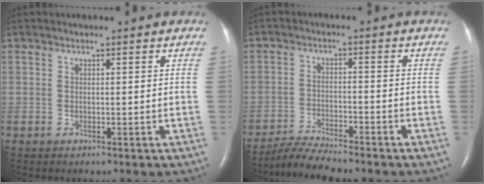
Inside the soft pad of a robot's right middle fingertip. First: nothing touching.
{"total": 5.7, "force": [-5.4, -0.3, 1.9], "torque": [-0.038, -0.022, -0.099]}